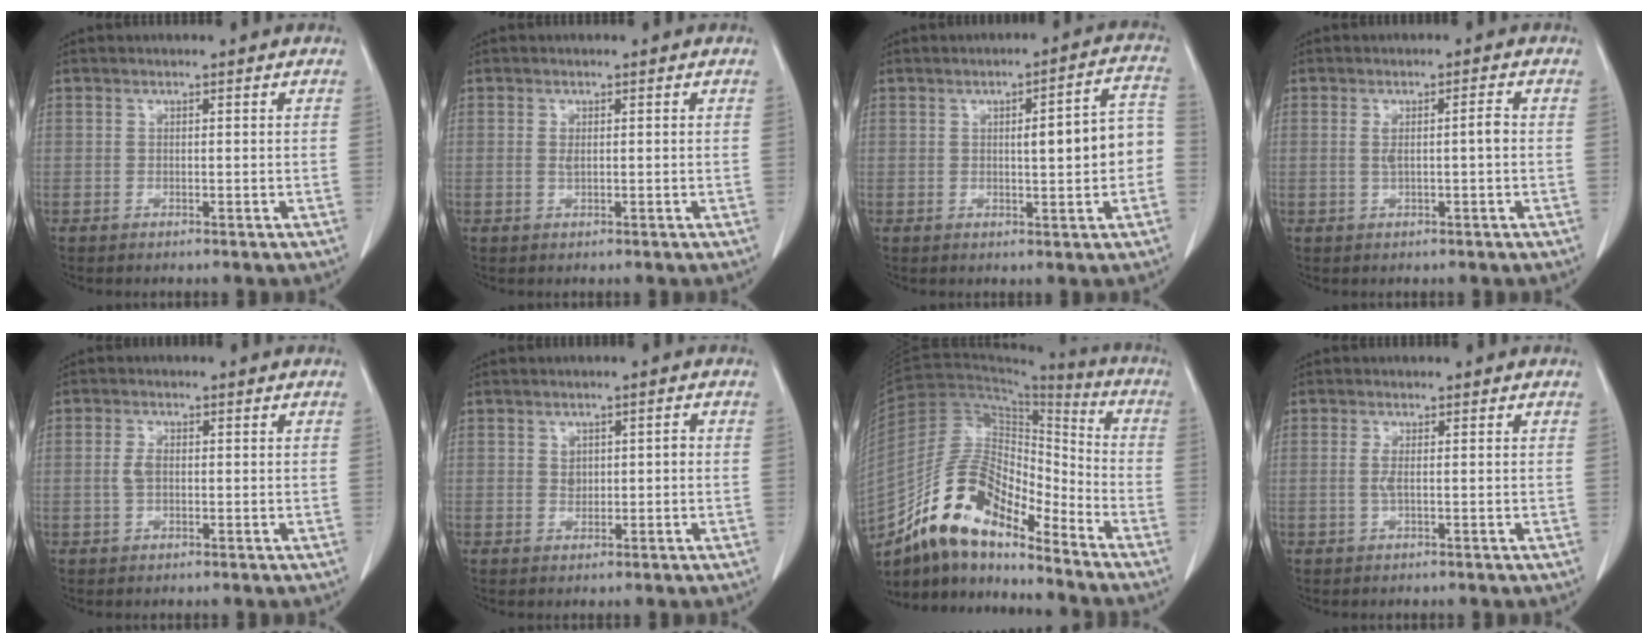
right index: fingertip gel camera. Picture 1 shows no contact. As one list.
[{"total": 0.9, "force": [0.3, 0.4, 0.8], "torque": [-0.014, 0.001, 0.007]}, {"total": 8.0, "force": [-0.3, 1.5, 7.9], "torque": [-0.101, 0.024, -0.003]}, {"total": 2.9, "force": [0.2, 0.2, 2.9], "torque": [-0.054, 0.011, 0.009]}, {"total": 2.2, "force": [-0.1, 1.2, 1.9], "torque": [-0.046, 0.005, -0.004]}, {"total": 2.0, "force": [0.3, 1.5, 1.4], "torque": [-0.019, 0.009, 0.011]}, {"total": 15.5, "force": [-12.2, 5.0, 8.1], "torque": [-0.148, 0.033, -0.223]}, {"total": 1.3, "force": [0.1, 0.1, 1.3], "torque": [-0.030, 0.000, 0.002]}]